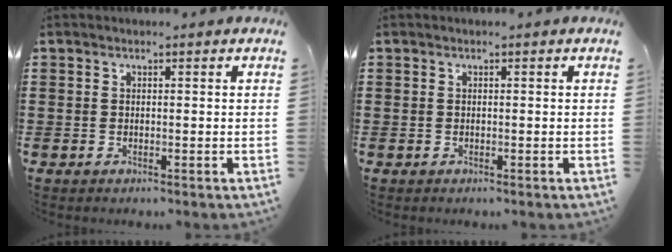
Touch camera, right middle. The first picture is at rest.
{"total": 0.0}